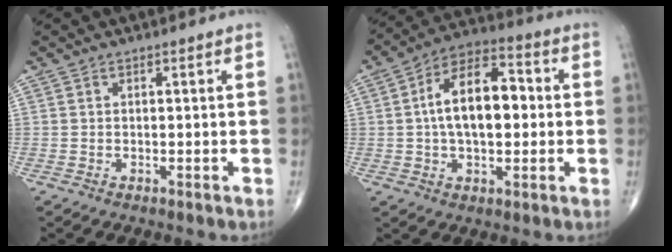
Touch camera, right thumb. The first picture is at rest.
{"total": 14.6, "force": [0.7, 8.0, 12.2], "torque": [-0.186, 0.028, 0.003]}